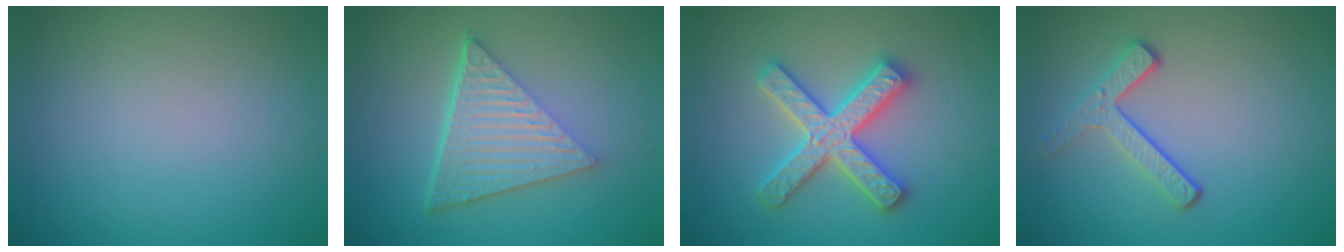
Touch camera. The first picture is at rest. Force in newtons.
{"total": 6.8, "press": 4.5, "slide": 5.1}
{"total": 4.7, "press": 4.6, "slide": 0.7}
{"total": 2.9, "press": 2.3, "slide": 1.7}